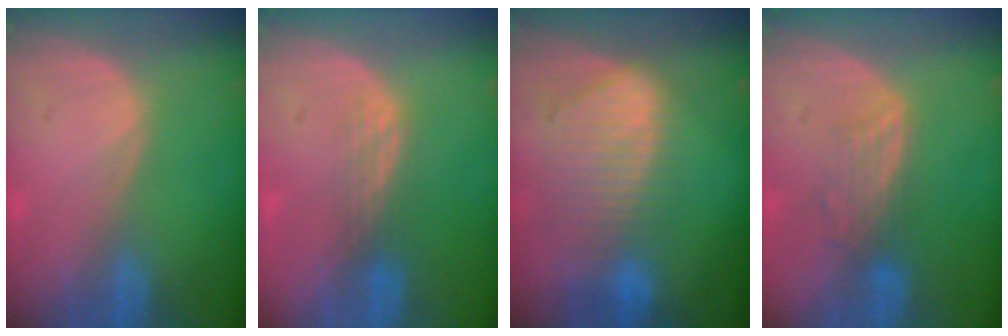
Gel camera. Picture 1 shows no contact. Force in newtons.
{"total": 2.9, "press": 2.5, "slide": 1.5}
{"total": 9.2, "press": 8.1, "slide": 4.3}
{"total": 3.9, "press": 3.3, "slide": 2.1}